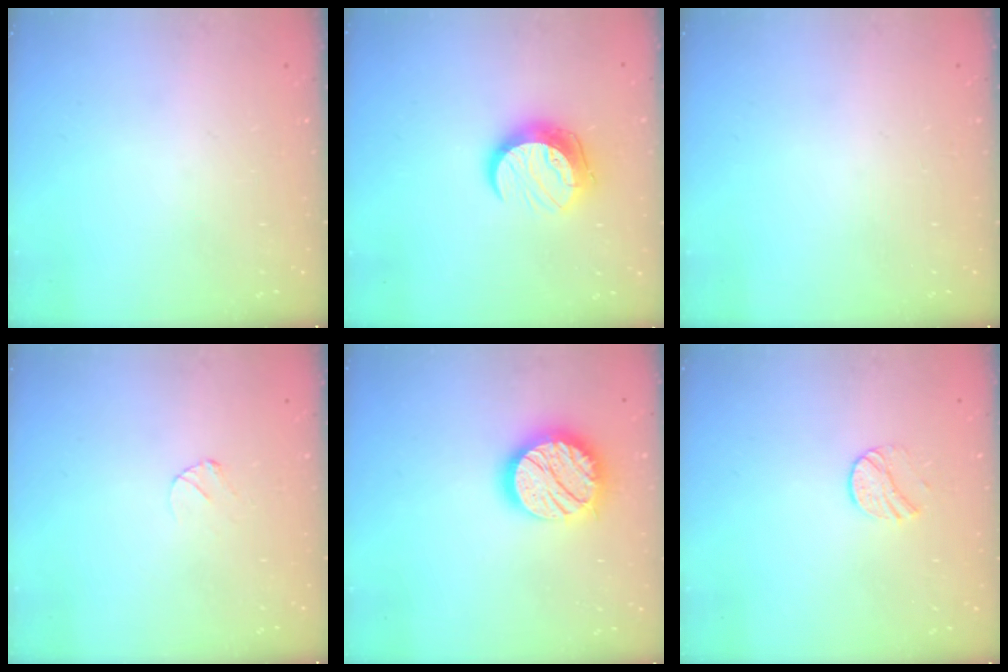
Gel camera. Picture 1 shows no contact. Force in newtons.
{"total": 11.1, "press": 11.1, "slide": 1.0}
{"total": 0.0}
{"total": 3.6, "press": 3.6, "slide": 0.2}
{"total": 19.0, "press": 19.0, "slide": 1.0}
{"total": 7.7, "press": 7.7, "slide": 0.6}